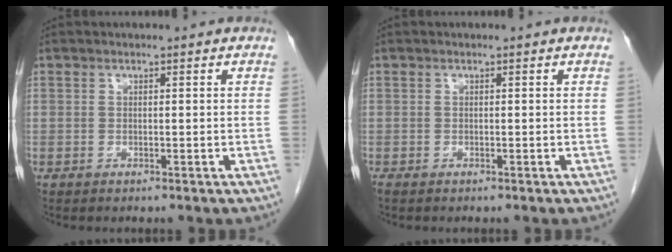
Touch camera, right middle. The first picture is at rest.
{"total": 0.0}